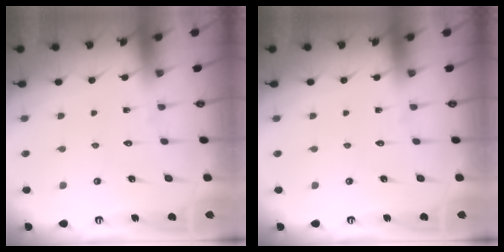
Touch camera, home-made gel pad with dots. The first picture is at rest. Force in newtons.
{"total": 0.0}